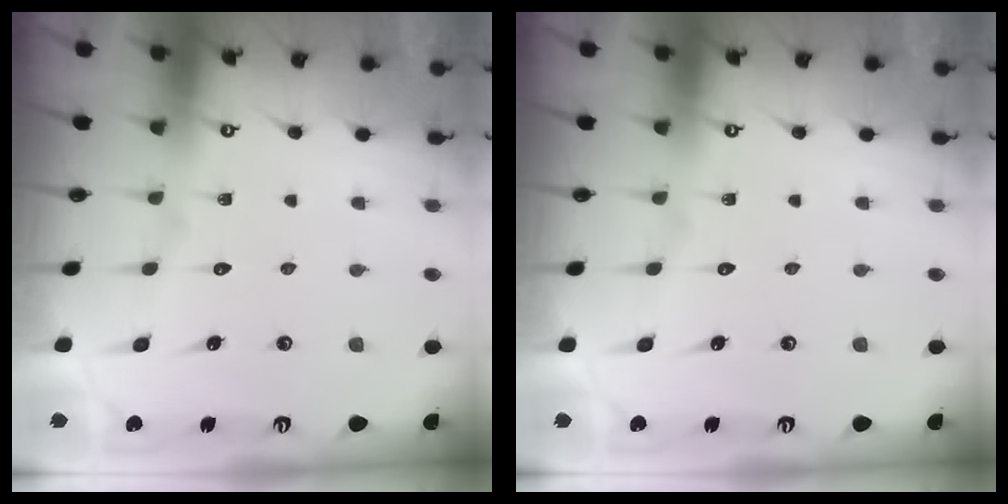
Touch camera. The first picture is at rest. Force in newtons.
{"total": 0.0}